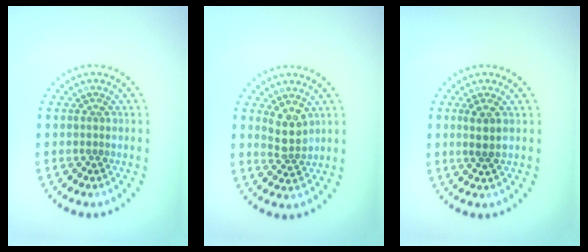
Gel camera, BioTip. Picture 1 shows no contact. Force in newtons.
{"total": 2.5, "press": 2.2, "slide": 1.2}
{"total": 1.8, "press": 1.4, "slide": 1.1}